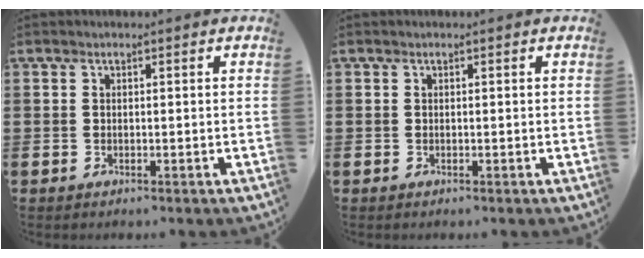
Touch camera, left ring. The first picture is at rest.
{"total": 0.0}